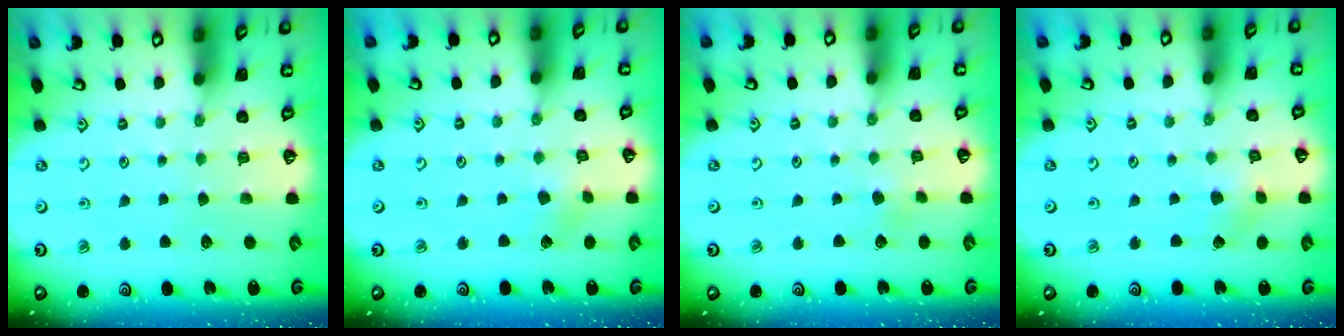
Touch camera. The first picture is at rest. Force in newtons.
{"total": 2.5, "press": 2.4, "slide": 0.8}
{"total": 1.8, "press": 1.7, "slide": 0.4}
{"total": 1.9, "press": 1.9, "slide": 0.2}